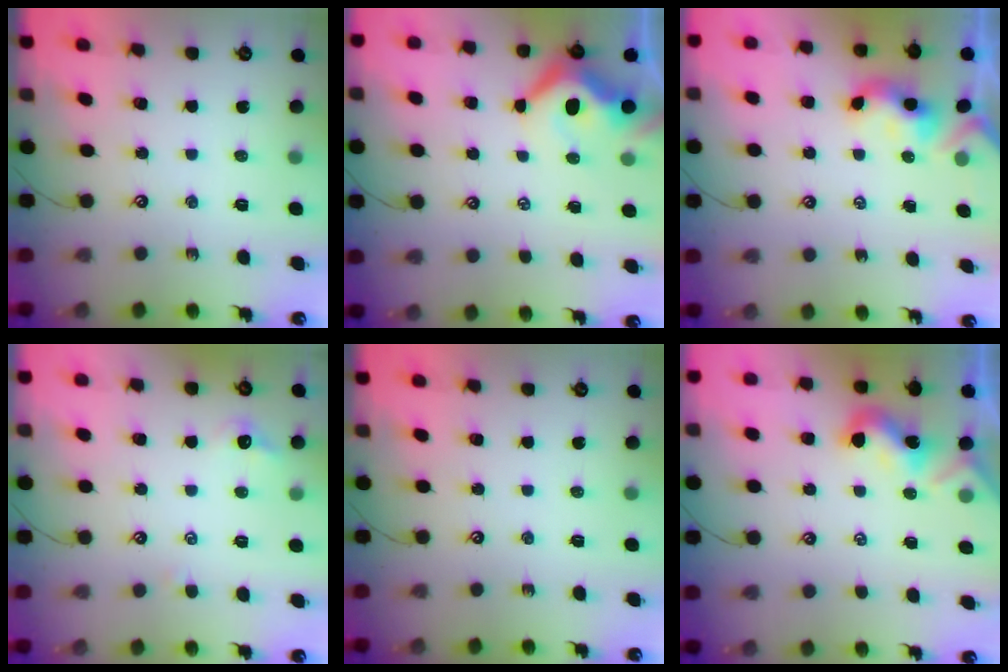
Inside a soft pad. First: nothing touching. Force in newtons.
{"total": 6.5, "press": 6.3, "slide": 1.3}
{"total": 3.4, "press": 3.4, "slide": 0.3}
{"total": 1.2, "press": 1.0, "slide": 0.7}
{"total": 0.0}
{"total": 2.0, "press": 1.9, "slide": 0.5}